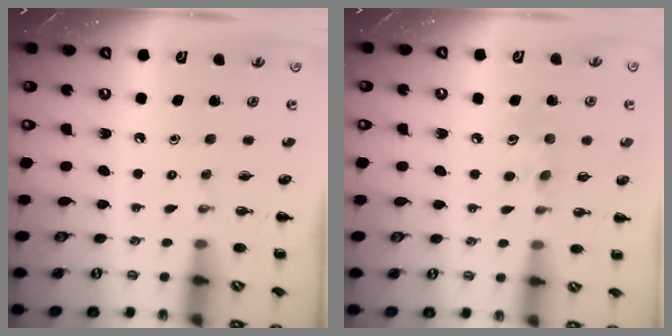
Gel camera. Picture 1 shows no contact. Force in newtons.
{"total": 6.5, "press": 6.3, "slide": 1.6}